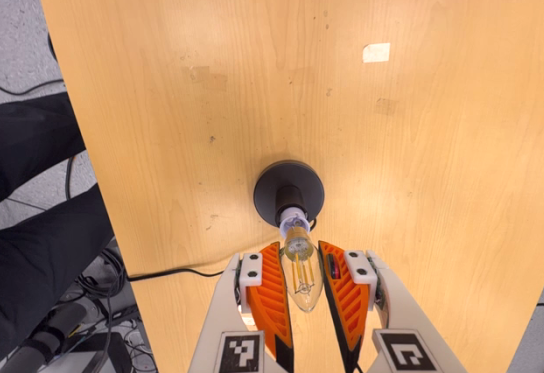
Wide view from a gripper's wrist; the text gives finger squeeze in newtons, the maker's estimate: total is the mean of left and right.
{"total": 11.6, "left": 12.0, "right": 11.1}